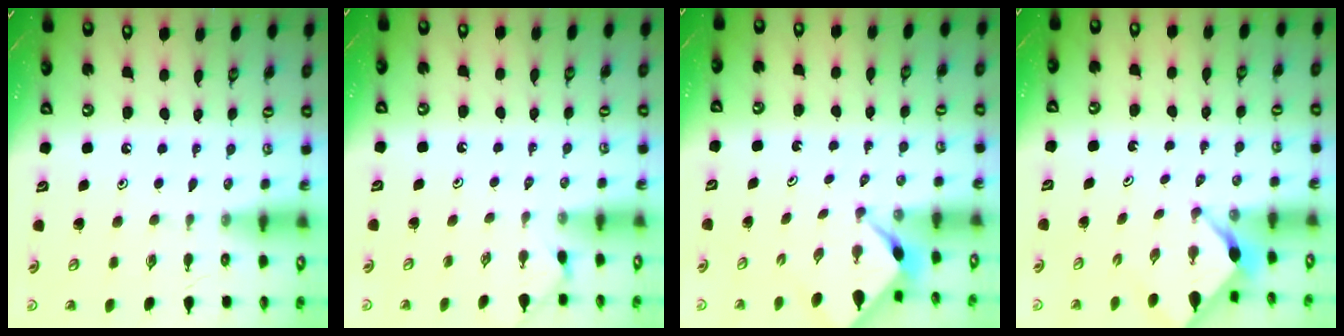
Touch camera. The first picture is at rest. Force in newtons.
{"total": 2.4, "press": 2.4, "slide": 0.3}
{"total": 2.4, "press": 2.4, "slide": 0.1}
{"total": 2.5, "press": 2.5, "slide": 0.3}